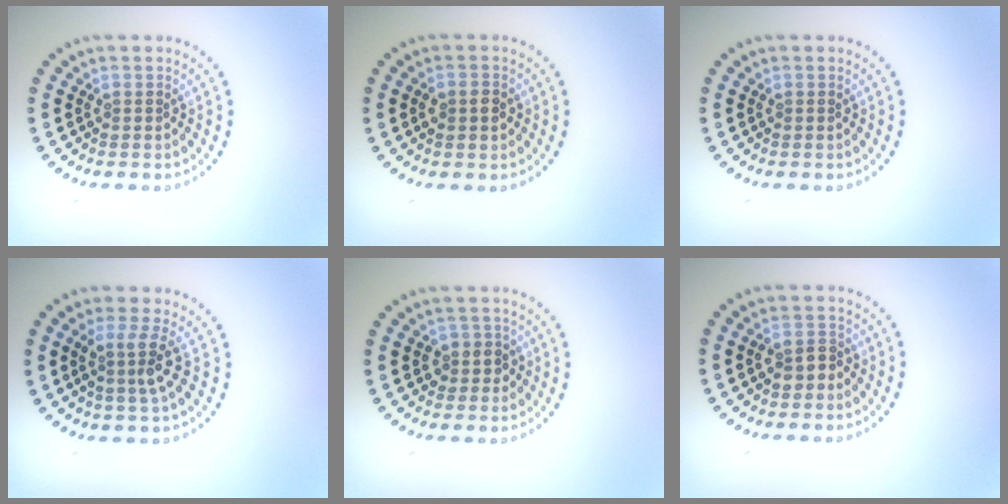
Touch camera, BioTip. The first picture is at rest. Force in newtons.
{"total": 1.9, "press": 1.9, "slide": 0.2}
{"total": 0.0}
{"total": 2.6, "press": 2.0, "slide": 1.8}
{"total": 1.8, "press": 1.7, "slide": 0.8}
{"total": 2.1, "press": 2.0, "slide": 0.7}